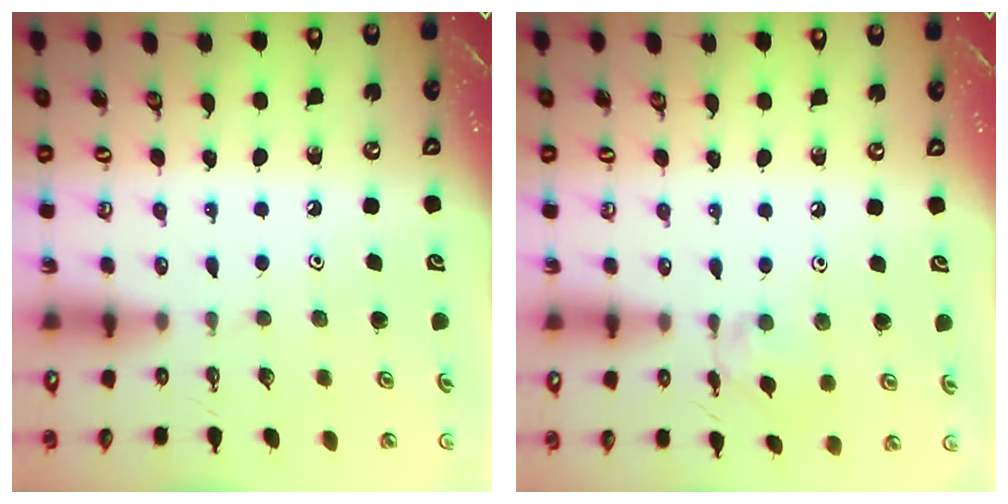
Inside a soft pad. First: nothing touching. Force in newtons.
{"total": 4.9, "press": 4.9, "slide": 0.6}